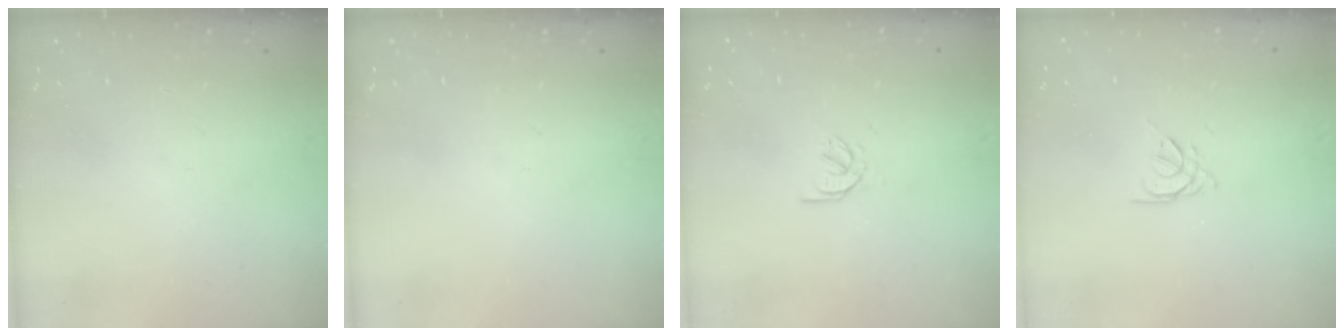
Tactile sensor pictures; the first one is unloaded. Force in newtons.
{"total": 0.0}
{"total": 2.6, "press": 2.5, "slide": 0.6}
{"total": 3.3, "press": 3.3, "slide": 0.5}